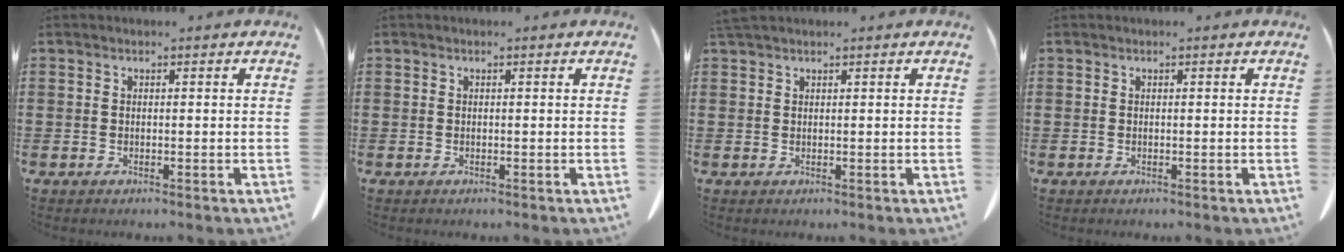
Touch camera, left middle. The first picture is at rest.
{"total": 0.0}
{"total": 1.3, "force": [1.1, 0.2, 0.5], "torque": [-0.014, 0.000, 0.023]}
{"total": 0.0}